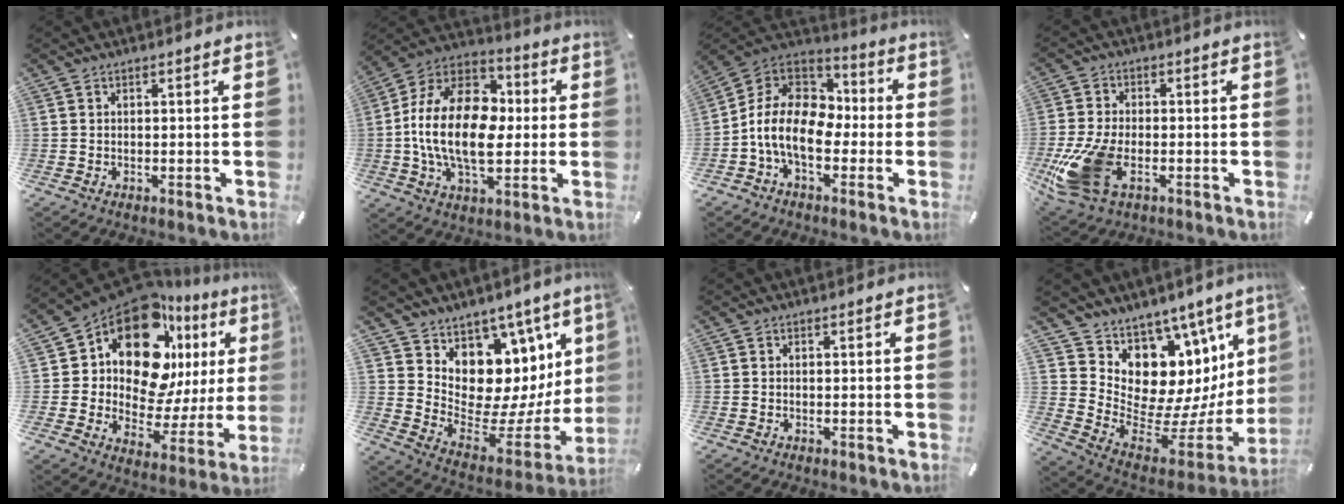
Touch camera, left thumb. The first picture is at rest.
{"total": 21.2, "force": [-1.7, 13.7, 16.1], "torque": [-0.331, 0.012, -0.030]}
{"total": 13.0, "force": [-4.0, 8.9, 8.6], "torque": [-0.196, 0.015, -0.078]}
{"total": 15.1, "force": [-4.8, 8.8, 11.2], "torque": [-0.241, 0.004, -0.079]}
{"total": 19.9, "force": [10.7, 11.5, 12.2], "torque": [-0.209, -0.092, 0.180]}
{"total": 11.3, "force": [5.4, 9.0, 4.2], "torque": [-0.039, -0.108, 0.104]}
{"total": 0.0}
{"total": 11.9, "force": [4.9, 9.7, 4.7], "torque": [-0.050, -0.102, 0.106]}